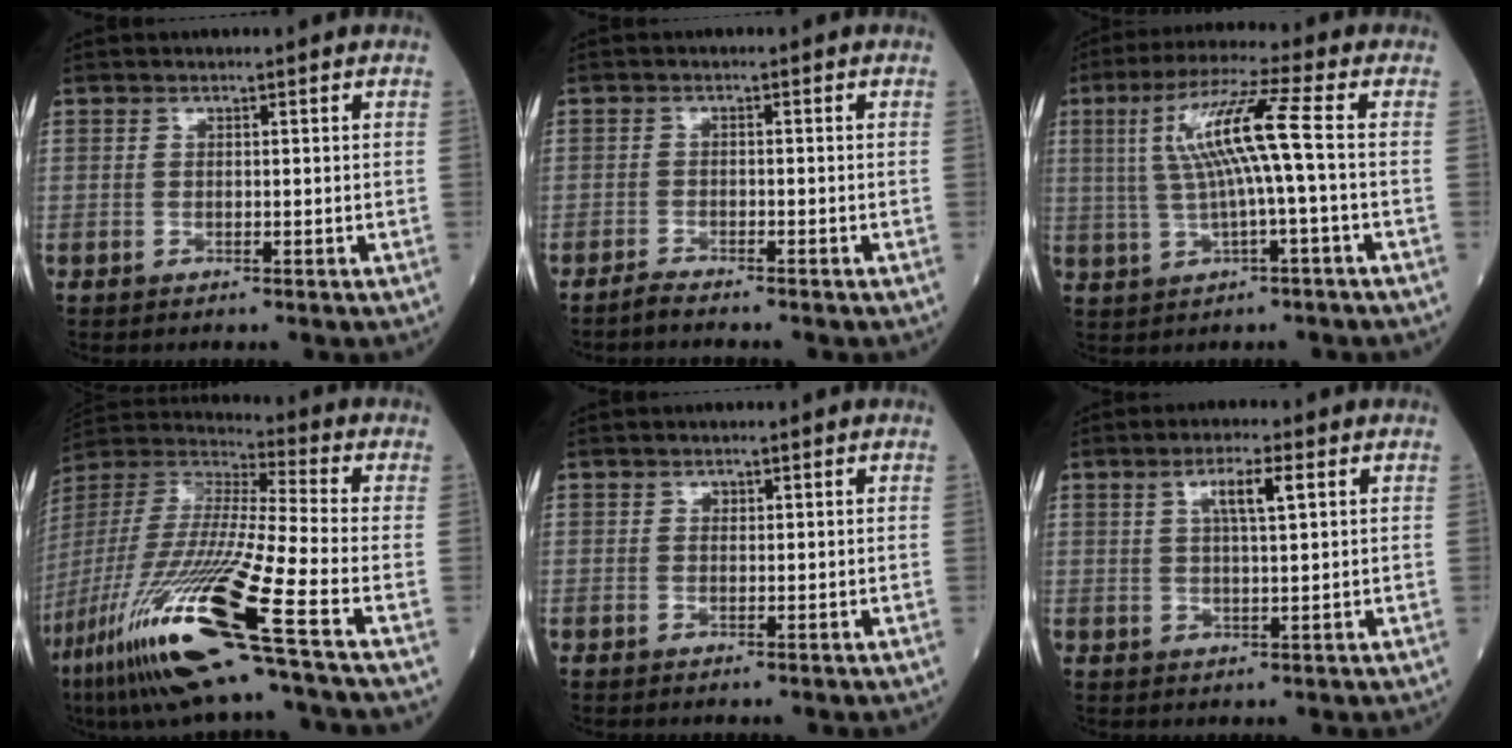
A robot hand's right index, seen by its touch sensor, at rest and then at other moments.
{"total": 1.9, "force": [-1.8, -0.2, 0.5], "torque": [-0.015, -0.003, -0.033]}
{"total": 9.8, "force": [0.8, -0.5, 9.7], "torque": [-0.188, 0.020, 0.018]}
{"total": 25.0, "force": [-13.8, -0.3, 20.9], "torque": [-0.454, -0.069, -0.266]}
{"total": 0.7, "force": [0.3, 0.6, 0.2], "torque": [0.001, -0.001, 0.004]}
{"total": 4.8, "force": [1.9, 0.6, 4.4], "torque": [-0.081, 0.004, 0.033]}